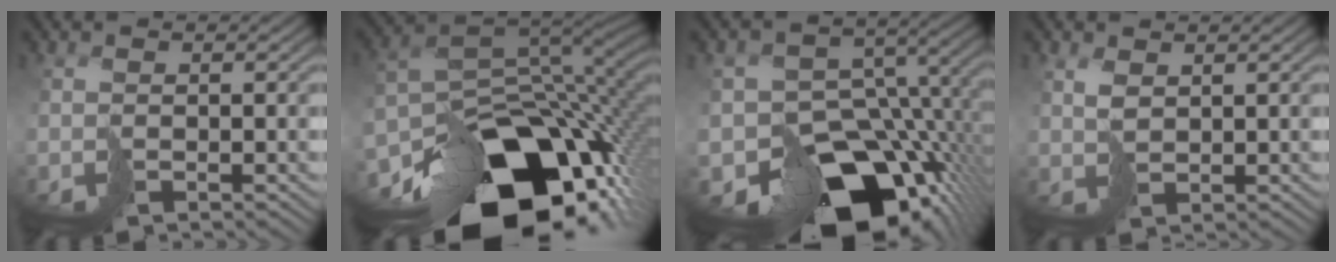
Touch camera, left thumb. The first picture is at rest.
{"total": 18.8, "force": [-9.4, 10.9, 12.1], "torque": [-0.247, -0.027, -0.142]}
{"total": 16.3, "force": [-7.6, 11.4, 8.8], "torque": [-0.153, -0.056, -0.107]}
{"total": 2.3, "force": [1.3, 1.3, 1.5], "torque": [-0.039, 0.000, 0.028]}